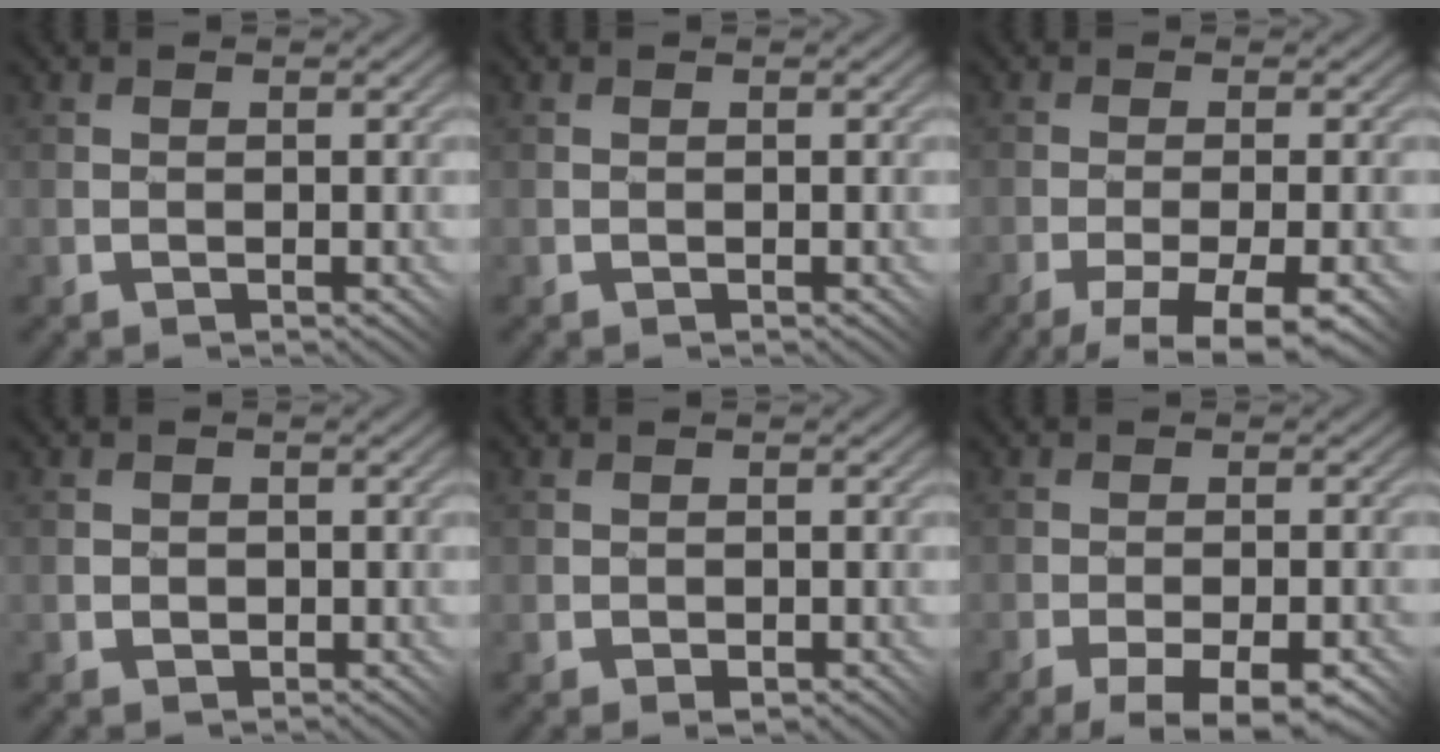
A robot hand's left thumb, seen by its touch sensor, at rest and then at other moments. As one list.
[{"total": 0.0}, {"total": 7.9, "force": [-5.4, 1.7, 5.6], "torque": [-0.090, -0.009, -0.071]}, {"total": 1.1, "force": [0.0, 1.0, 0.1], "torque": [-0.003, -0.001, 0.001]}, {"total": 1.0, "force": [-0.4, 0.7, 0.7], "torque": [-0.015, -0.007, -0.006]}, {"total": 6.0, "force": [-4.0, 1.7, 4.1], "torque": [-0.065, 0.003, -0.058]}]